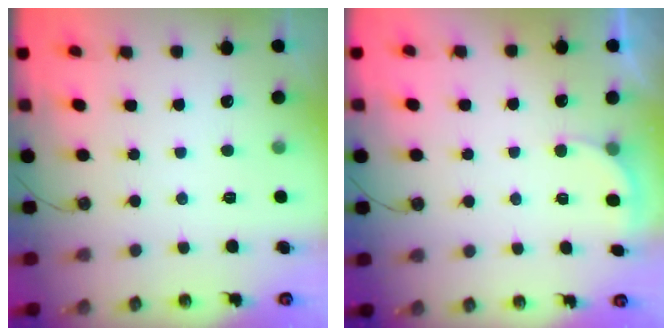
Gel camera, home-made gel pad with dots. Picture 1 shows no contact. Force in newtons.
{"total": 2.5, "press": 2.4, "slide": 0.7}